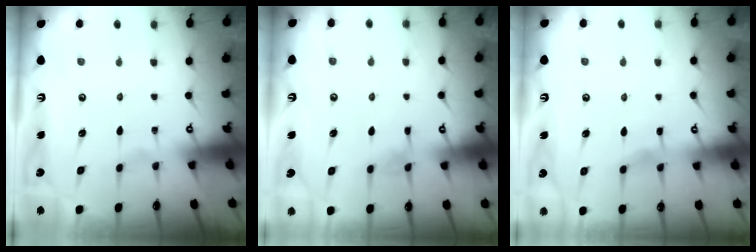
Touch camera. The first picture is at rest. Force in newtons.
{"total": 4.8, "press": 4.7, "slide": 0.5}
{"total": 2.6, "press": 2.6, "slide": 0.3}